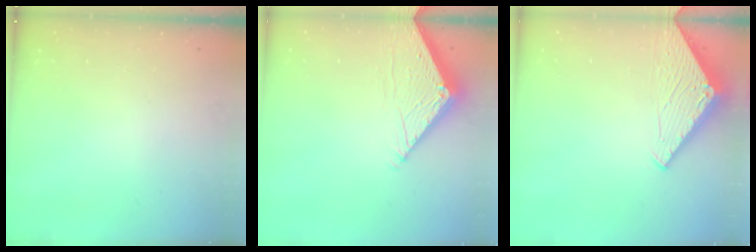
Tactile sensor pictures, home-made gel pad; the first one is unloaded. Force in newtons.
{"total": 6.2, "press": 6.2, "slide": 0.2}
{"total": 3.0, "press": 3.0, "slide": 0.2}